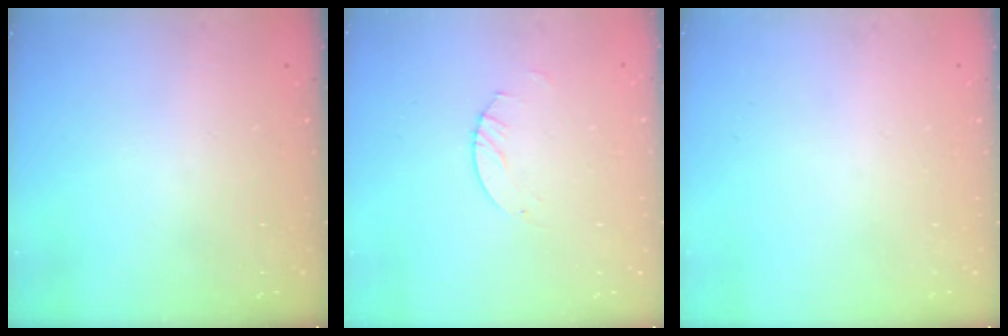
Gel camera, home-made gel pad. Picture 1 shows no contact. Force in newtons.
{"total": 2.0, "press": 2.0, "slide": 0.2}
{"total": 0.0}